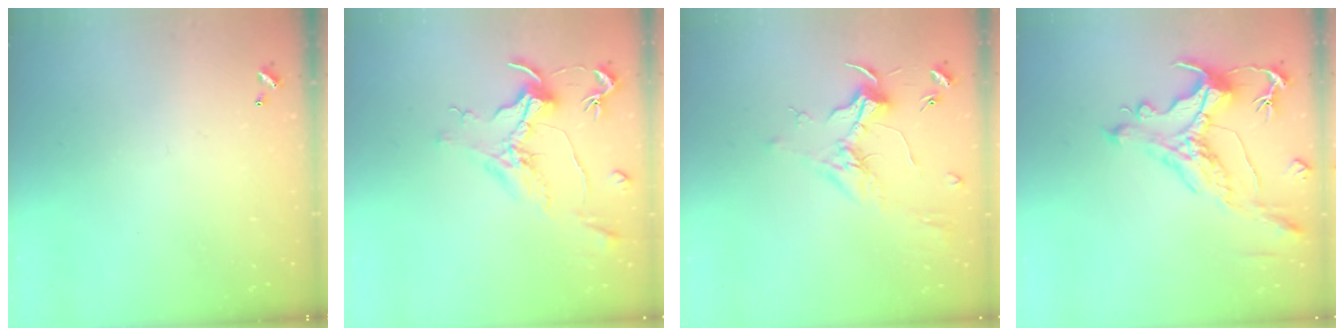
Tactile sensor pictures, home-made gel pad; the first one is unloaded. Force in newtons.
{"total": 1.5, "press": 1.2, "slide": 0.9}
{"total": 1.8, "press": 1.6, "slide": 0.7}
{"total": 1.7, "press": 0.9, "slide": 1.4}